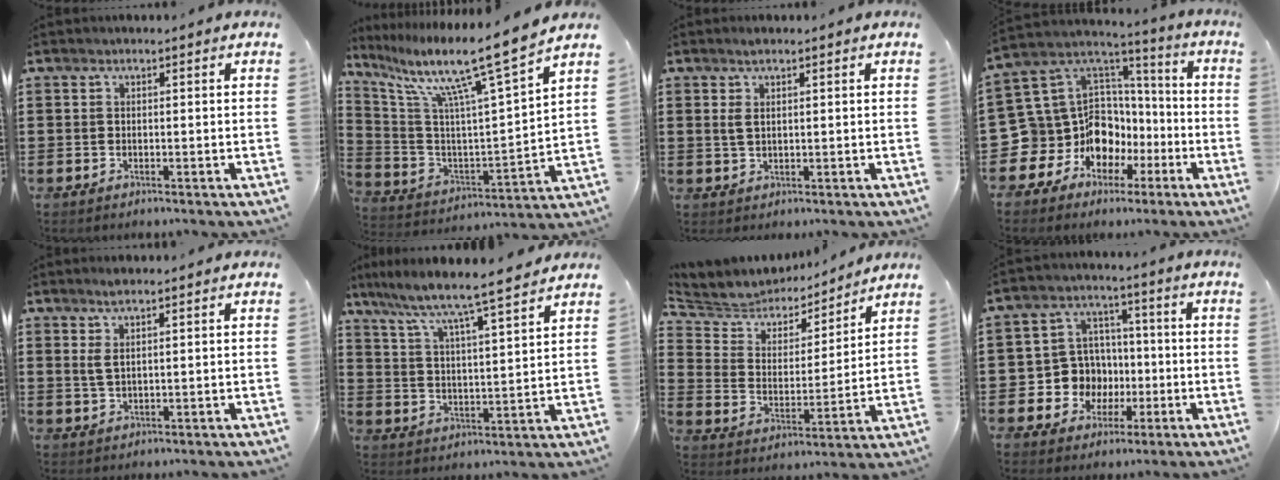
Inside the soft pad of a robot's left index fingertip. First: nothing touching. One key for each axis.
{"total": 12.7, "fx": 9.3, "fy": 0.1, "fz": 8.7, "tx": -0.179, "ty": -0.066, "tz": 0.140}
{"total": 2.3, "fx": 1.0, "fy": 0.8, "fz": 1.9, "tx": -0.040, "ty": 0.006, "tz": 0.017}
{"total": 12.7, "fx": -4.4, "fy": 11.5, "fz": 3.4, "tx": -0.114, "ty": -0.021, "tz": -0.058}
{"total": 2.9, "fx": 1.5, "fy": 0.7, "fz": 2.4, "tx": -0.050, "ty": 0.004, "tz": 0.026}
{"total": 6.1, "fx": 5.5, "fy": -0.4, "fz": 2.8, "tx": -0.077, "ty": -0.042, "tz": 0.083}
{"total": 4.9, "fx": 4.6, "fy": 1.7, "fz": -0.1, "tx": -0.036, "ty": -0.038, "tz": 0.074}
{"total": 8.3, "fx": -0.8, "fy": 7.9, "fz": 2.1, "tx": -0.067, "ty": 0.012, "tz": -0.005}